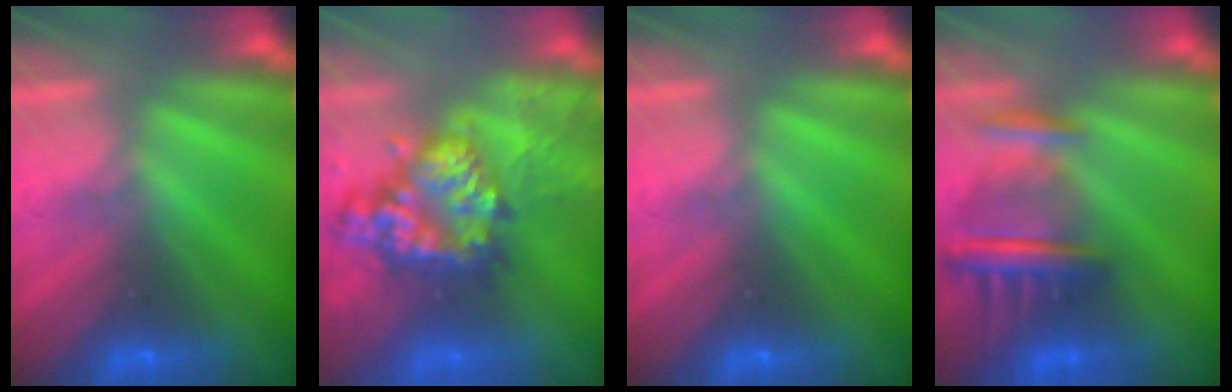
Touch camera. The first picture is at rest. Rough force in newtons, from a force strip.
{"total": 8.0}
{"total": 0.0}
{"total": 8.6}